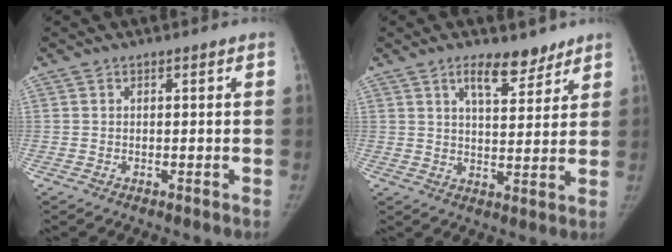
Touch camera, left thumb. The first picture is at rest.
{"total": 7.8, "force": [5.4, 3.3, 4.4], "torque": [-0.039, -0.036, 0.086]}